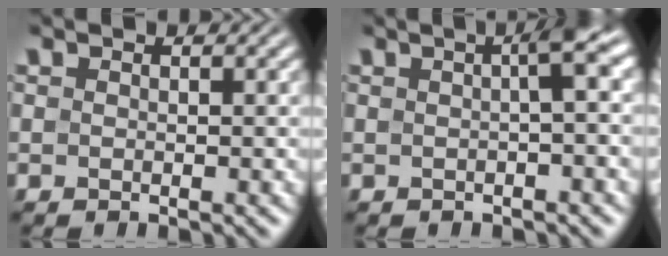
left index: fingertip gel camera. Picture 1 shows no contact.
{"total": 3.2, "force": [0.4, 0.7, 3.2], "torque": [-0.038, 0.015, 0.001]}